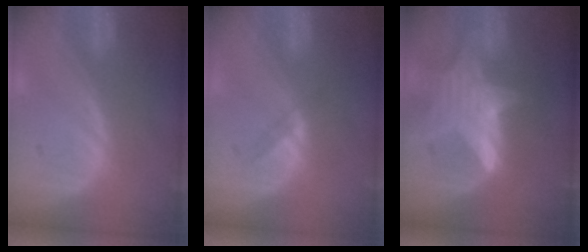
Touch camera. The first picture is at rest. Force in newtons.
{"total": 1.8, "press": 1.4, "slide": 1.0}
{"total": 7.7, "press": 7.7, "slide": 0.4}